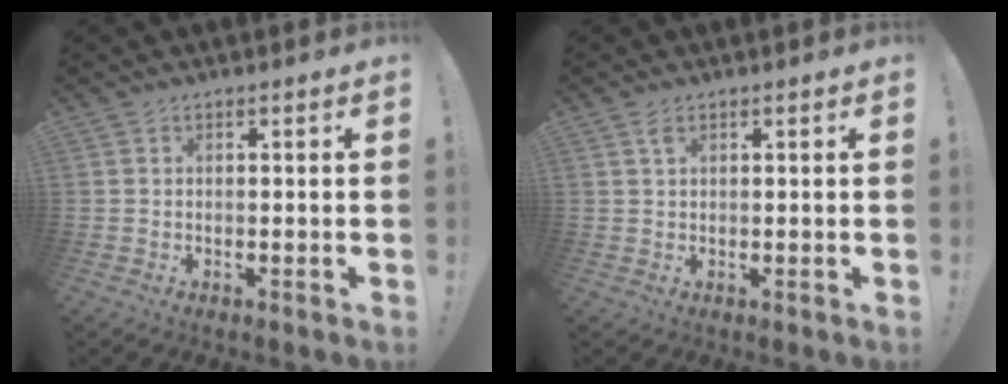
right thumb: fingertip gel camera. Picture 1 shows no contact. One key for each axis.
{"total": 1.7, "fx": 1.0, "fy": 0.8, "fz": 1.1, "tx": -0.024, "ty": 0.001, "tz": 0.018}